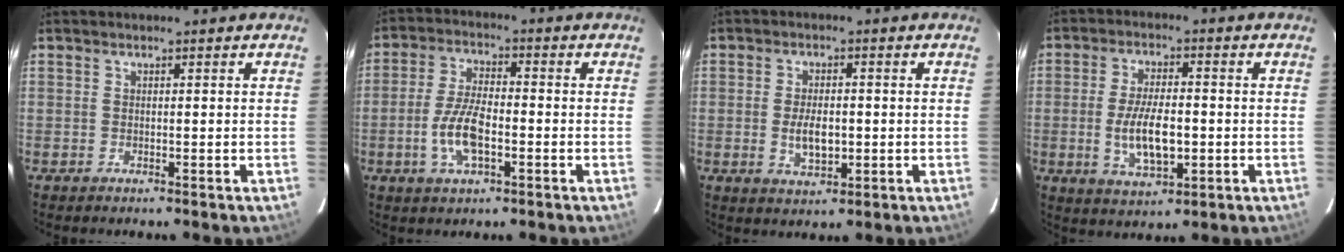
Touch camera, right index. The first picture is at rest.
{"total": 8.7, "force": [-2.6, 3.4, 7.5], "torque": [-0.158, 0.002, -0.050]}
{"total": 5.6, "force": [-0.8, 2.9, 4.8], "torque": [-0.090, -0.005, -0.009]}
{"total": 9.6, "force": [-1.6, 3.9, 8.6], "torque": [-0.166, -0.008, -0.024]}